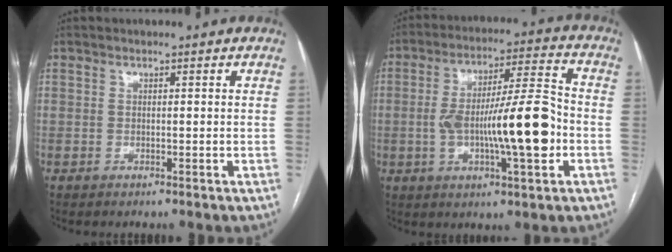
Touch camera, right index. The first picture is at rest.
{"total": 15.2, "force": [-2.7, 2.2, 14.8], "torque": [-0.255, 0.014, -0.040]}